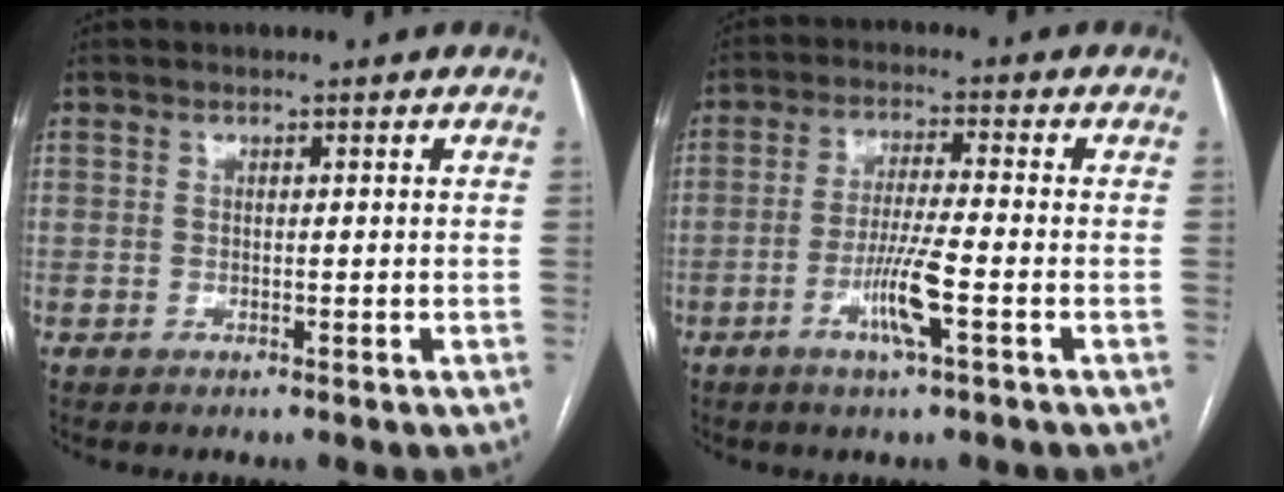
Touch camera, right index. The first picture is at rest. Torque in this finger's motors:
{"motor_torque": [0.12, -0.04, 0.17, 0.11]}